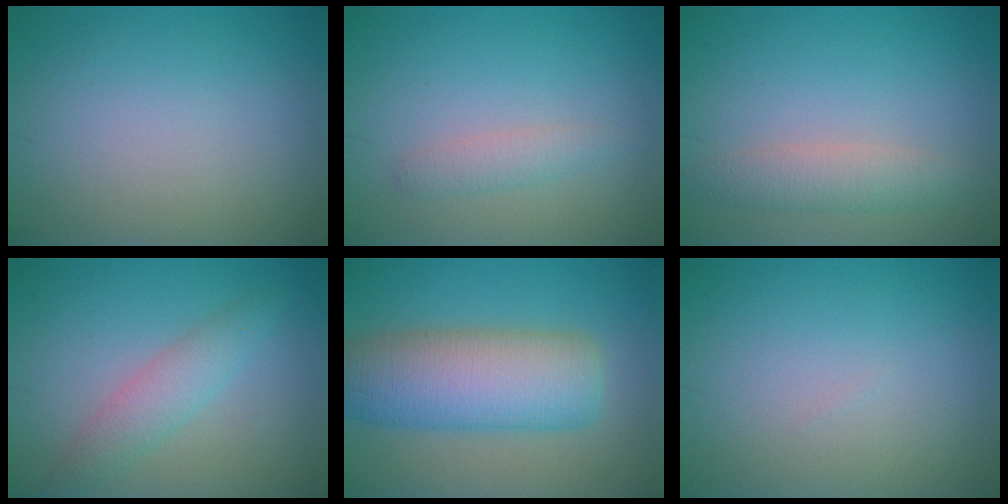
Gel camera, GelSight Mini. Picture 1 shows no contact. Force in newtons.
{"total": 1.6, "press": 1.6, "slide": 0.0}
{"total": 2.8, "press": 2.8, "slide": 0.0}
{"total": 2.8, "press": 2.8, "slide": 0.1}
{"total": 9.1, "press": 9.1, "slide": 0.3}
{"total": 0.0}